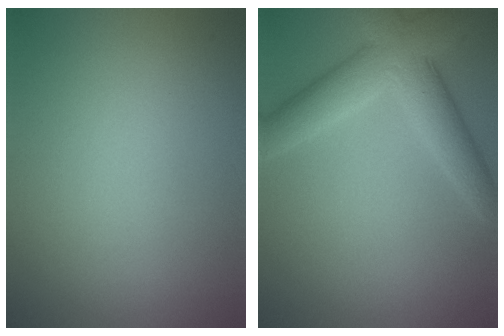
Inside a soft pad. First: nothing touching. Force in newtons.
{"total": 5.8, "press": 5.8, "slide": 0.2}